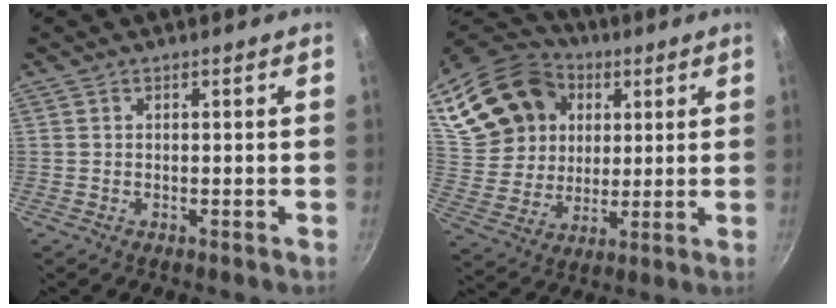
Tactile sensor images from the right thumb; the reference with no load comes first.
{"total": 20.2, "force": [6.9, 16.2, 9.9], "torque": [-0.174, 0.006, 0.134]}